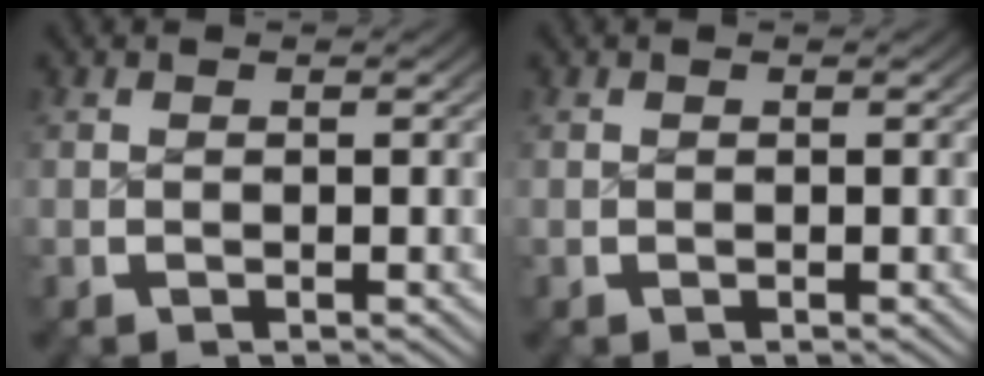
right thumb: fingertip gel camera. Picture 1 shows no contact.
{"total": 0.0}